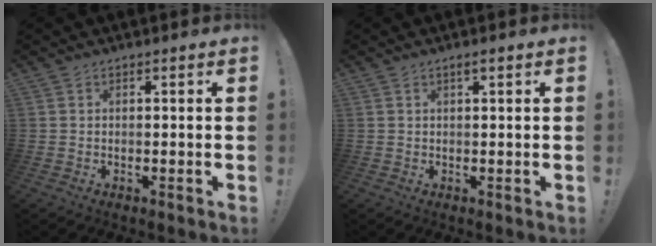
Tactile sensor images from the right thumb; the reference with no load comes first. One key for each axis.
{"total": 1.6, "fx": 0.7, "fy": 0.2, "fz": 1.4, "tx": -0.020, "ty": -0.002, "tz": 0.009}